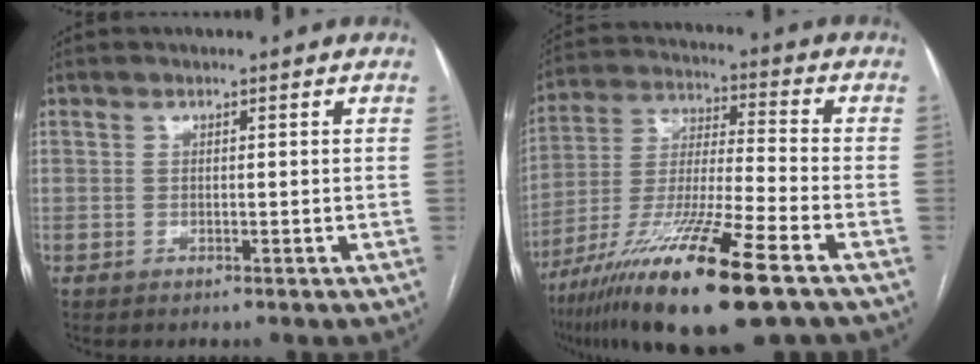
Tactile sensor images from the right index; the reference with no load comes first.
{"total": 19.9, "force": [-11.7, 1.2, 16.1], "torque": [-0.309, -0.048, -0.210]}